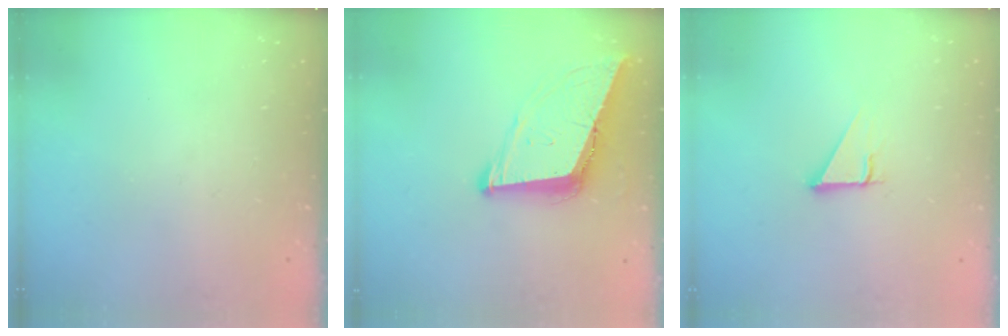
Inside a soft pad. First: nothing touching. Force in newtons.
{"total": 10.3, "press": 9.6, "slide": 3.6}
{"total": 2.7, "press": 2.7, "slide": 0.0}